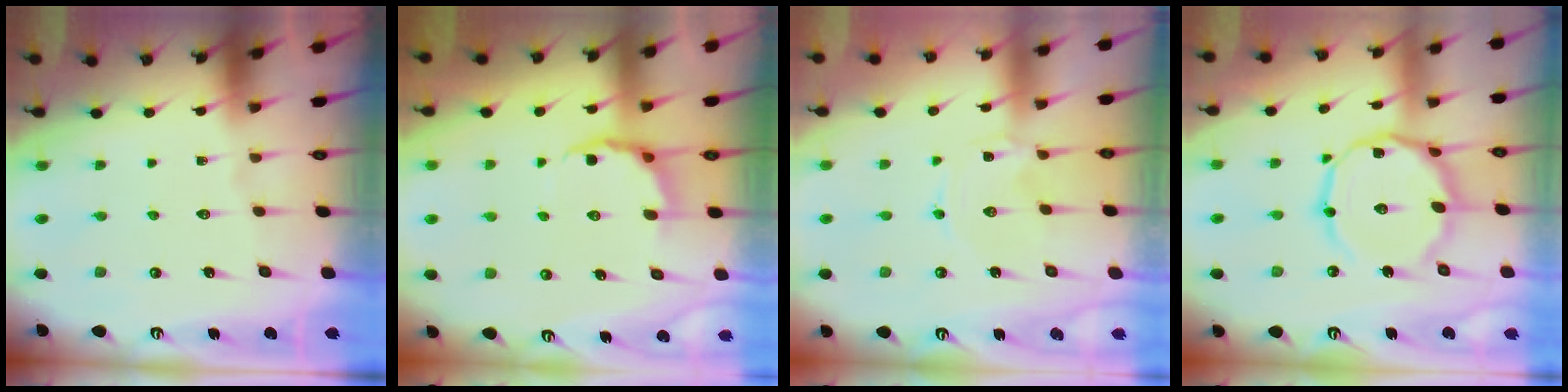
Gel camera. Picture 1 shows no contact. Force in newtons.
{"total": 5.2, "press": 4.3, "slide": 2.8}
{"total": 0.0}
{"total": 15.9, "press": 15.8, "slide": 1.1}